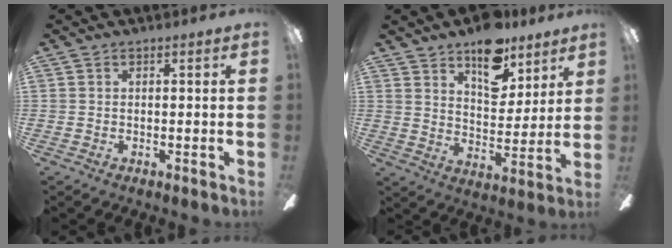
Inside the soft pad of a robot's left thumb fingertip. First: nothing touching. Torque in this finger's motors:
{"motor_torque": [1.52, 1.15, 1.21, -0.99, 0.16]}